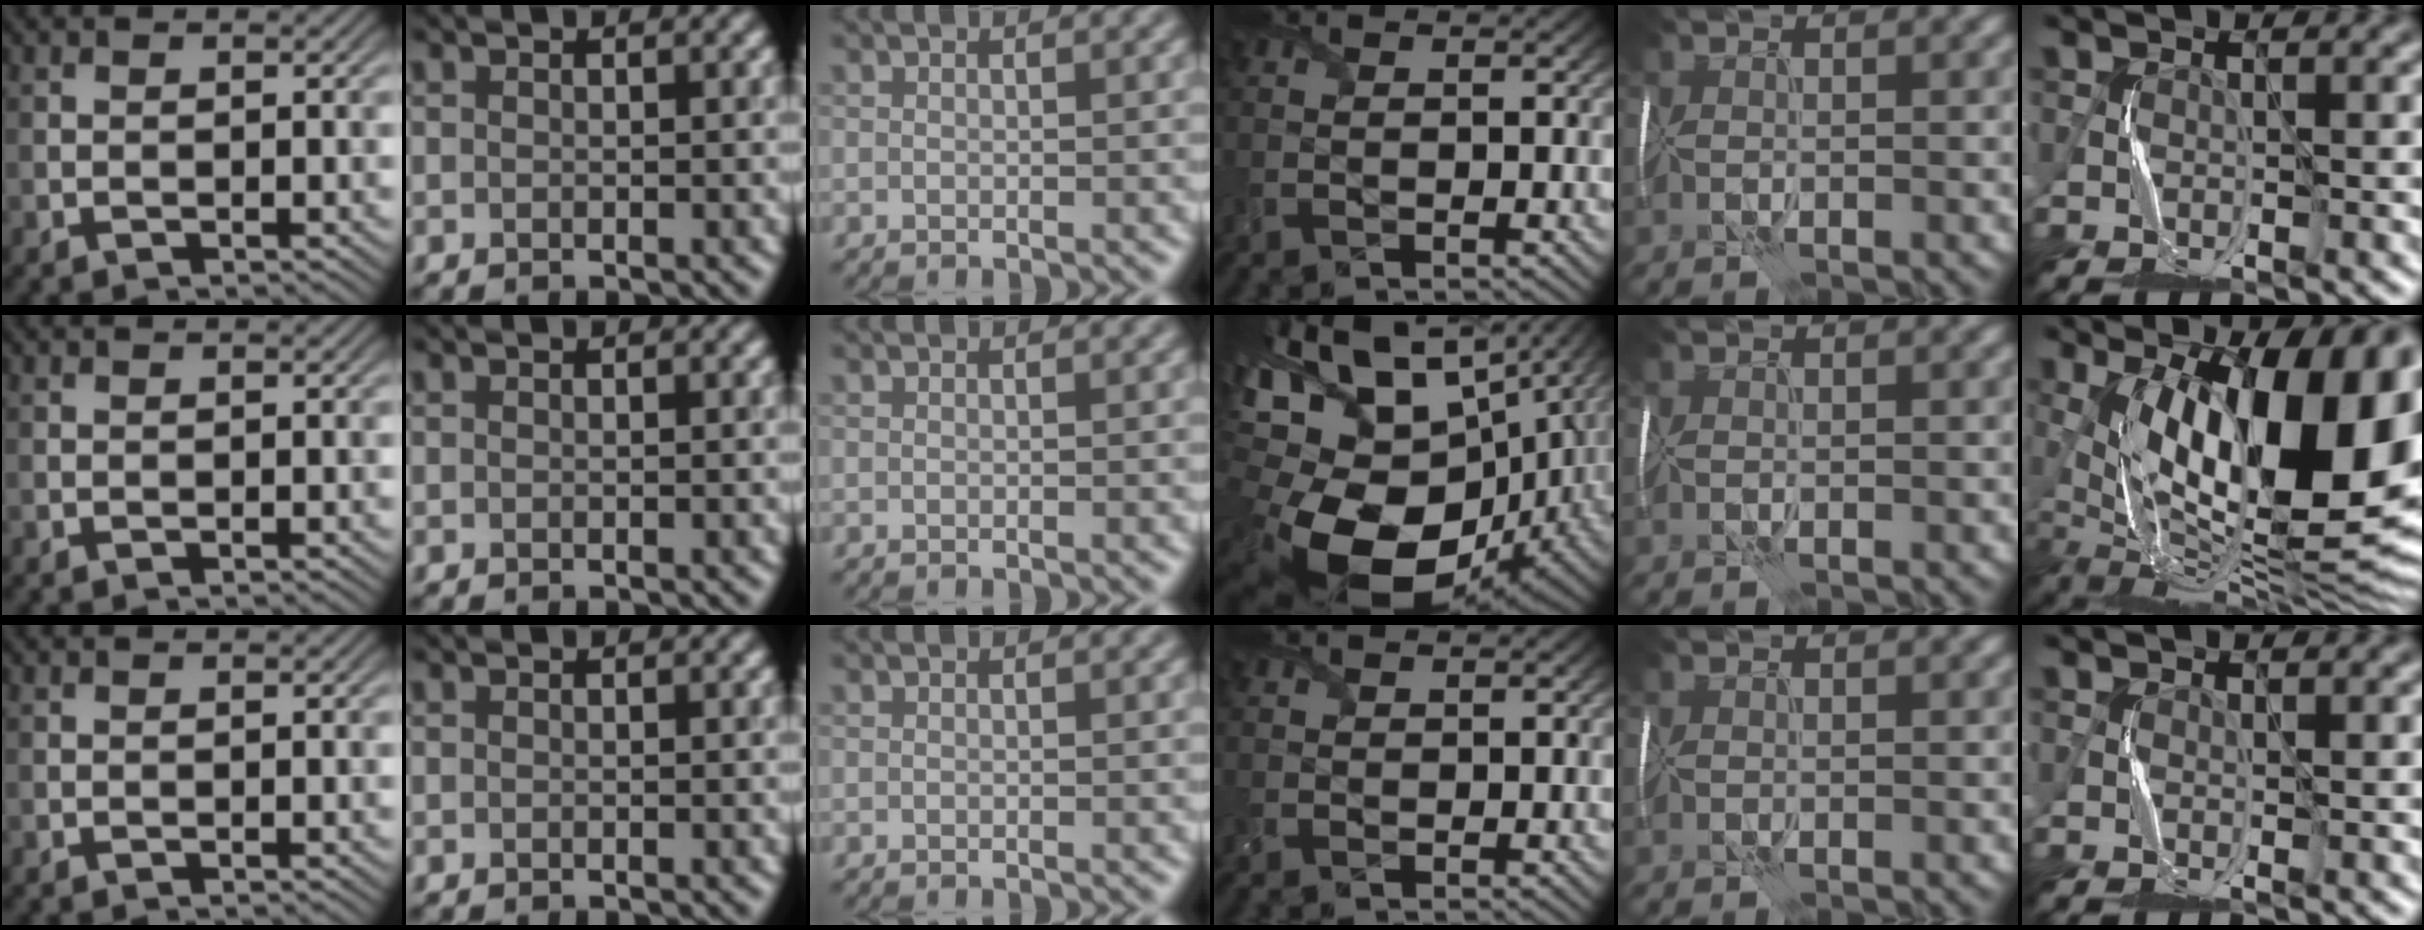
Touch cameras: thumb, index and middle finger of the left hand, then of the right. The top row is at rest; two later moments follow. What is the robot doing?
{"motion": "wrap", "object": "receipt paper"}